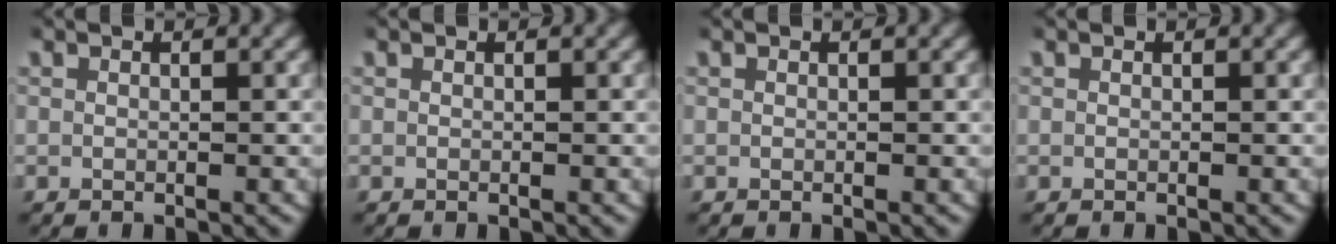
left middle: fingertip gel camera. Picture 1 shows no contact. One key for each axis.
{"total": 0.0}
{"total": 0.0}
{"total": 0.0}